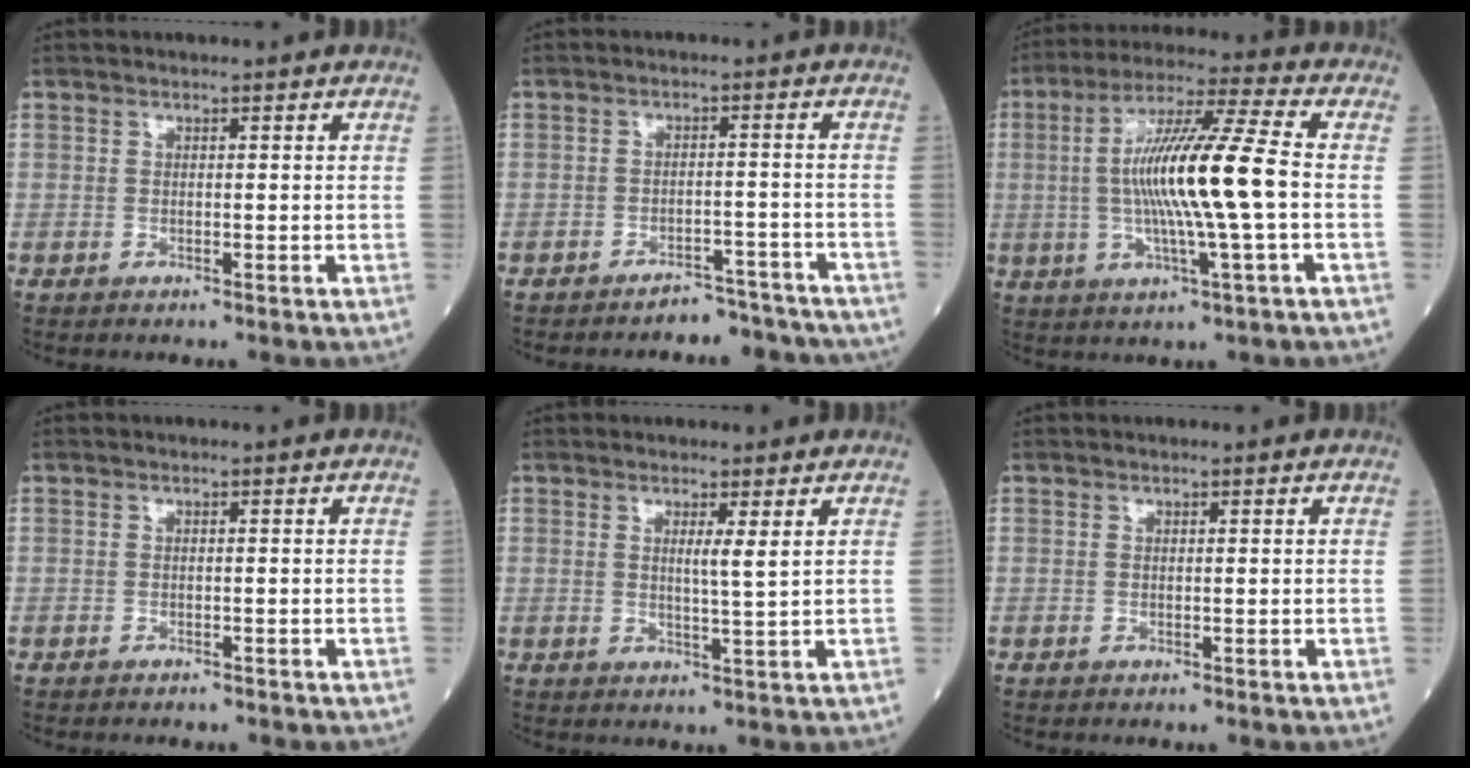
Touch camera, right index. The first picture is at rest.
{"total": 6.8, "force": [-6.4, 2.1, 0.7], "torque": [0.010, 0.016, -0.080]}
{"total": 14.3, "force": [-0.6, -0.3, 14.3], "torque": [-0.266, 0.007, -0.016]}
{"total": 2.1, "force": [-1.8, 0.7, 0.6], "torque": [-0.017, -0.002, -0.021]}
{"total": 2.4, "force": [0.9, -0.5, 2.1], "torque": [-0.035, -0.008, 0.015]}
{"total": 0.0}